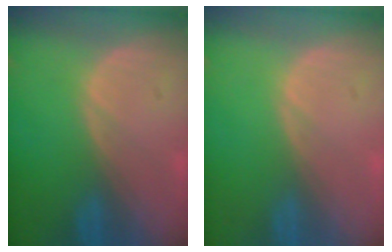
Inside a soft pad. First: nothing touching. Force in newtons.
{"total": 0.0}